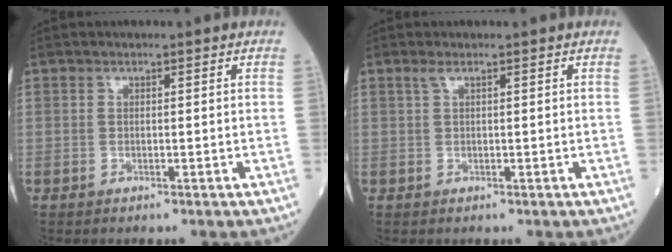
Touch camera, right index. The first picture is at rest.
{"total": 0.9, "force": [0.5, 0.0, 0.8], "torque": [-0.024, 0.013, 0.012]}